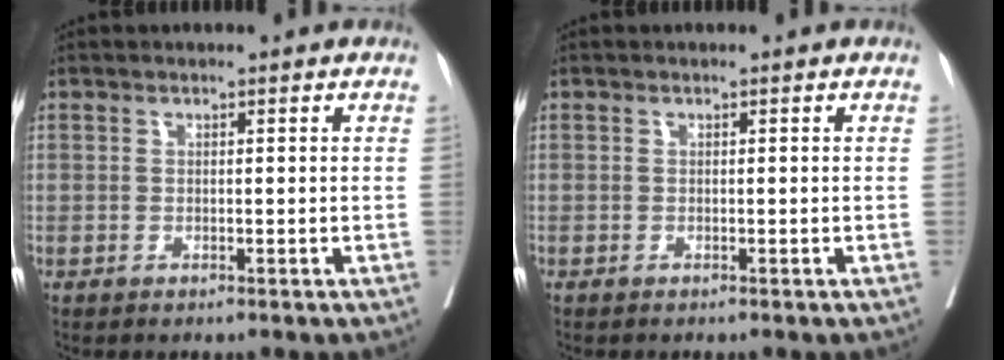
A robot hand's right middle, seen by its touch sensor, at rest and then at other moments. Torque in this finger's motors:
{"motor_torque": [-0.08, -0.05, 0.04, -0.01]}